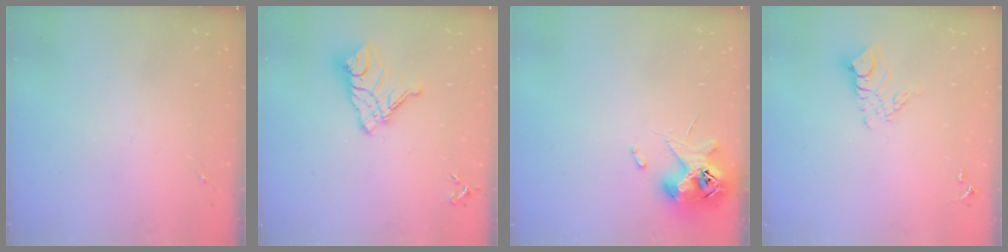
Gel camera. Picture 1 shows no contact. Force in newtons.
{"total": 14.1, "press": 14.1, "slide": 1.5}
{"total": 11.8, "press": 11.6, "slide": 1.9}
{"total": 9.3, "press": 9.3, "slide": 0.9}